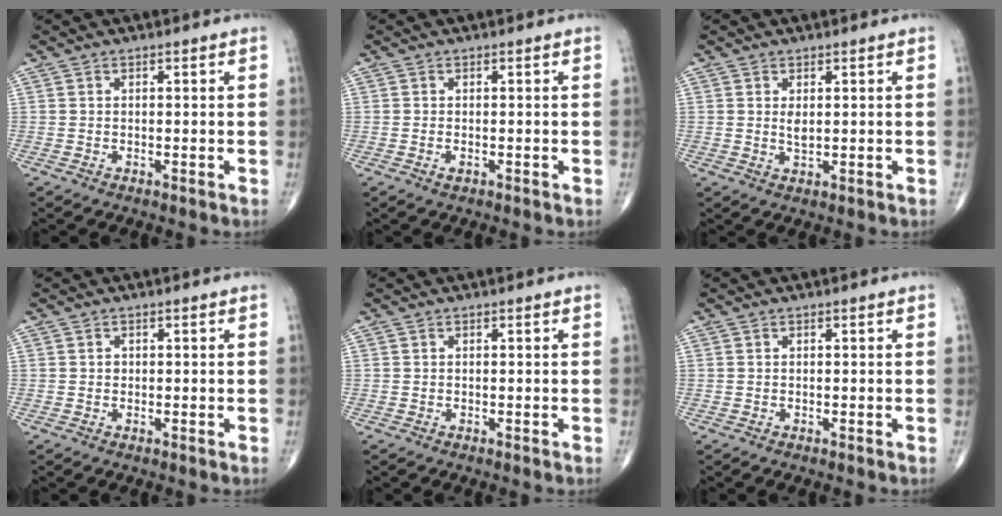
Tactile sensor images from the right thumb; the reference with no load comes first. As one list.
[{"total": 0.9, "force": [-0.4, 0.5, 0.7], "torque": [-0.014, 0.000, -0.007]}, {"total": 1.9, "force": [0.5, 0.9, 1.6], "torque": [-0.027, -0.006, 0.011]}, {"total": 0.6, "force": [0.0, 0.6, 0.2], "torque": [0.001, 0.001, 0.001]}, {"total": 0.0}, {"total": 0.0}]